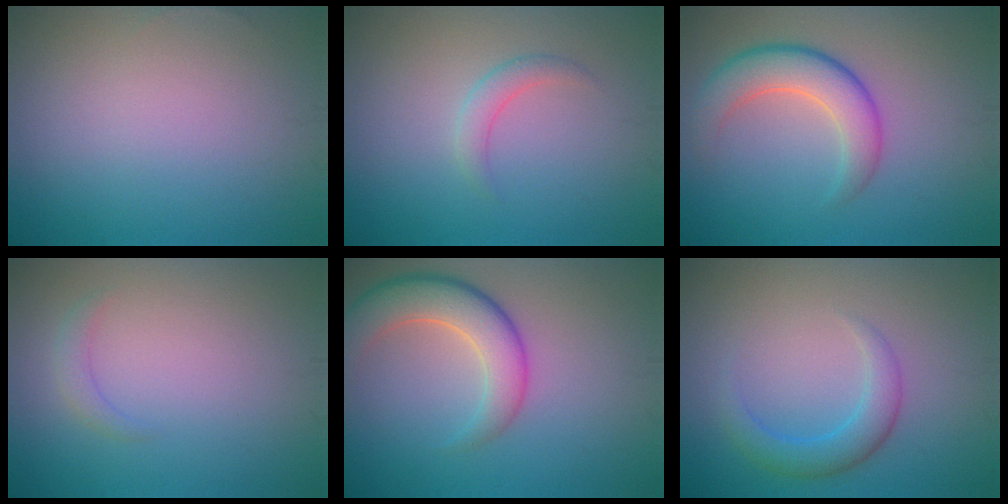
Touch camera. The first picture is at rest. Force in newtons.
{"total": 1.5, "press": 1.5, "slide": 0.0}
{"total": 4.9, "press": 4.9, "slide": 0.2}
{"total": 1.1, "press": 1.1, "slide": 0.1}
{"total": 5.6, "press": 5.6, "slide": 0.3}
{"total": 3.0, "press": 3.0, "slide": 0.1}